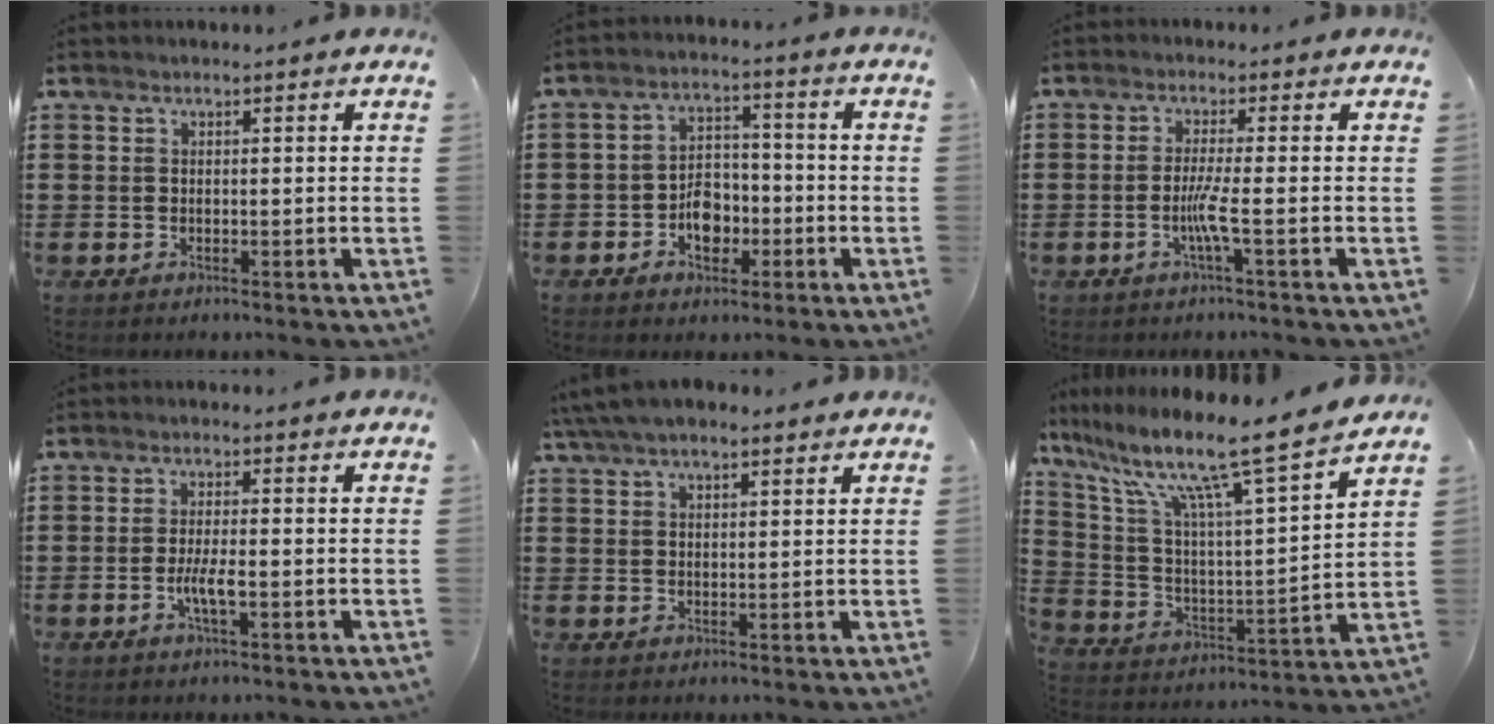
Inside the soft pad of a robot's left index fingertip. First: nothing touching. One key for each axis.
{"total": 5.3, "fx": -2.1, "fy": 3.7, "fz": 3.2, "tx": -0.052, "ty": 0.008, "tz": -0.039}
{"total": 4.0, "fx": -1.2, "fy": -0.5, "fz": 3.8, "tx": -0.083, "ty": -0.013, "tz": -0.030}
{"total": 3.7, "fx": -1.0, "fy": 0.7, "fz": 3.5, "tx": -0.073, "ty": -0.005, "tz": -0.022}
{"total": 4.7, "fx": 3.7, "fy": 1.4, "fz": 2.6, "tx": -0.059, "ty": 0.002, "tz": 0.068}
{"total": 13.1, "fx": 10.1, "fy": 0.2, "fz": 8.3, "tx": -0.187, "ty": -0.068, "tz": 0.158}